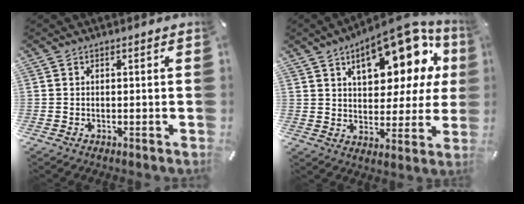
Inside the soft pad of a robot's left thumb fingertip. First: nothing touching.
{"total": 19.1, "force": [9.5, 9.7, 13.3], "torque": [-0.181, -0.047, 0.156]}